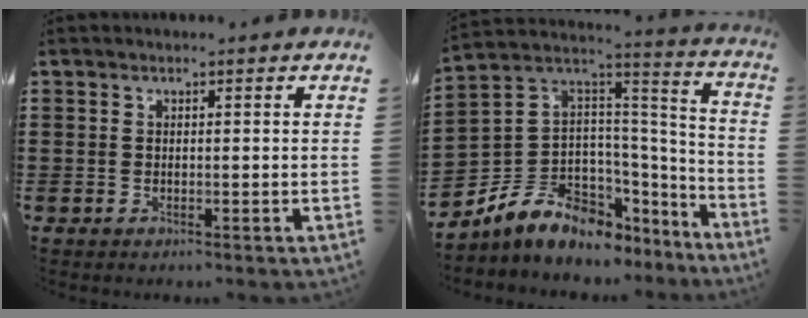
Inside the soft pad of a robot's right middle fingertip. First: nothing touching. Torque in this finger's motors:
{"motor_torque": [2.14, 0.00, 0.69, 0.21]}